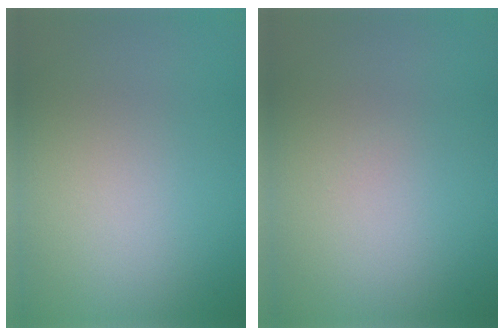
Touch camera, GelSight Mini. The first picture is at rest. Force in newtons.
{"total": 0.0}